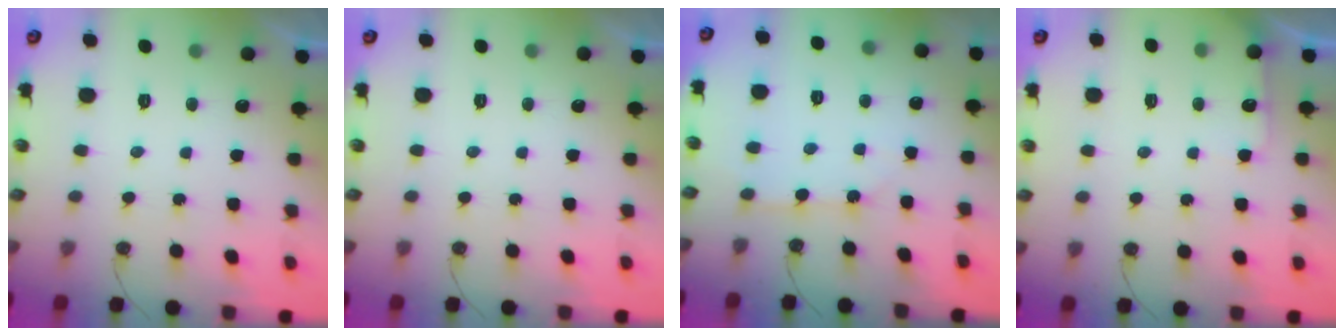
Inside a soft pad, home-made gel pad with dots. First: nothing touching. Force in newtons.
{"total": 0.0}
{"total": 4.3, "press": 4.3, "slide": 0.3}
{"total": 4.6, "press": 4.5, "slide": 0.5}